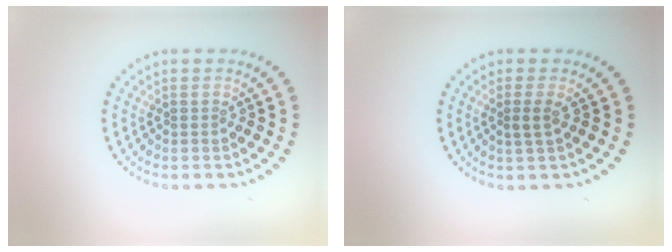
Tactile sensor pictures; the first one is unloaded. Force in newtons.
{"total": 1.3, "press": 1.1, "slide": 0.7}